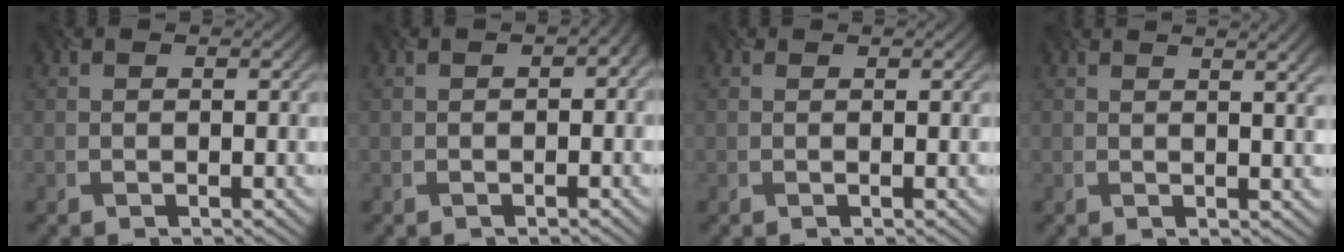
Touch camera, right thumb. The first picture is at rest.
{"total": 2.8, "force": [-0.5, 1.5, 2.3], "torque": [-0.020, 0.005, 0.004]}
{"total": 0.0}
{"total": 4.7, "force": [1.9, 1.5, 4.0], "torque": [-0.035, 0.021, 0.016]}